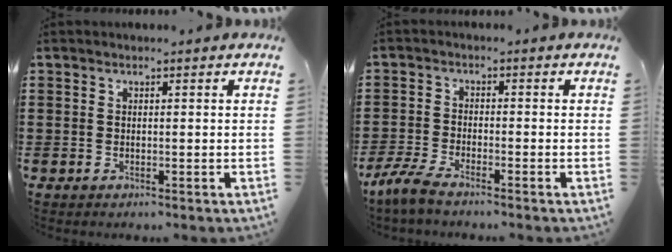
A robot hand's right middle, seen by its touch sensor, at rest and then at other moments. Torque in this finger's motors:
{"motor_torque": [1.38, -0.40, 0.06, 0.08]}